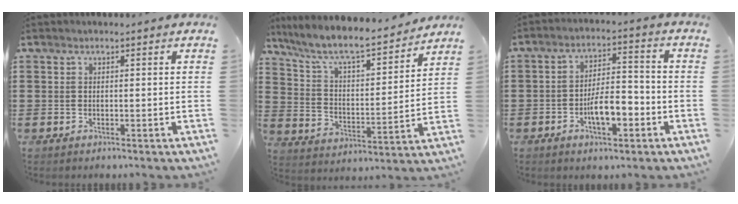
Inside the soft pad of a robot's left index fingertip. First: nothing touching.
{"total": 7.9, "force": [7.0, 0.9, 3.6], "torque": [-0.100, -0.047, 0.115]}
{"total": 6.5, "force": [-2.8, 2.5, 5.3], "torque": [-0.103, 0.007, -0.056]}